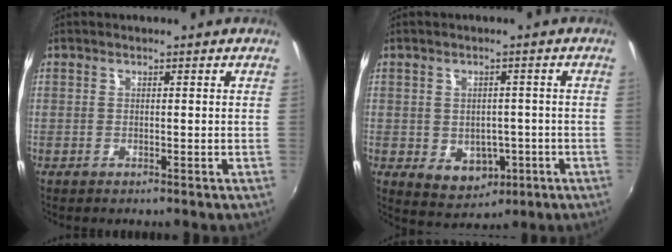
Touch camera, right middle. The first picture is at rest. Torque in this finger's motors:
{"motor_torque": [0.51, -0.72, -0.03, 0.00]}